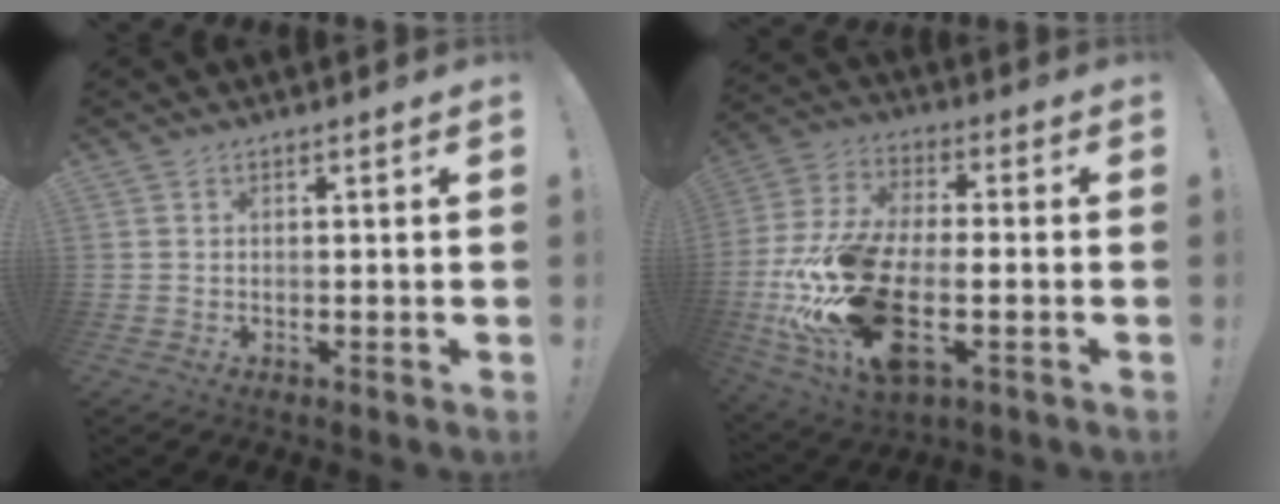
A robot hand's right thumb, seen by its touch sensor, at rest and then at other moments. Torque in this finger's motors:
{"motor_torque": [2.91, 2.09, 2.15, -0.61, 0.53]}